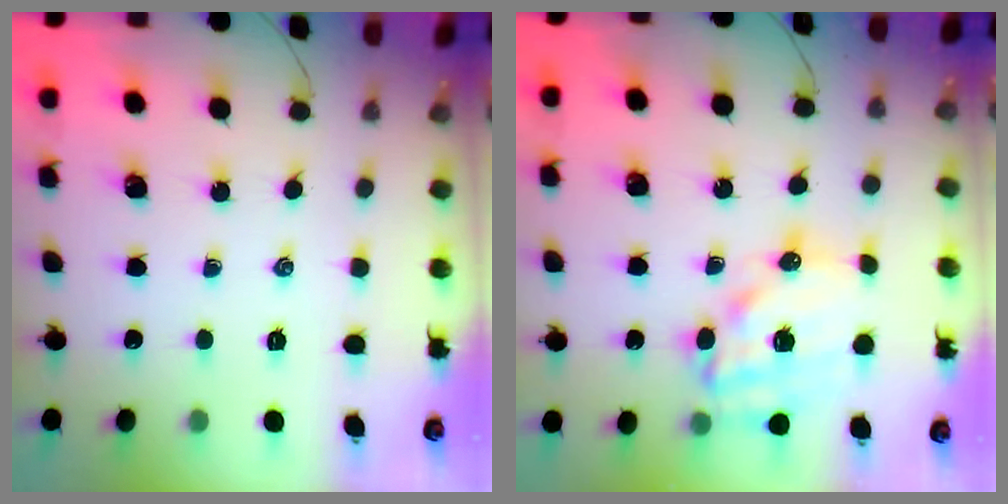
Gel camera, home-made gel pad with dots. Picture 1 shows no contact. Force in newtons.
{"total": 16.3, "press": 15.9, "slide": 3.7}